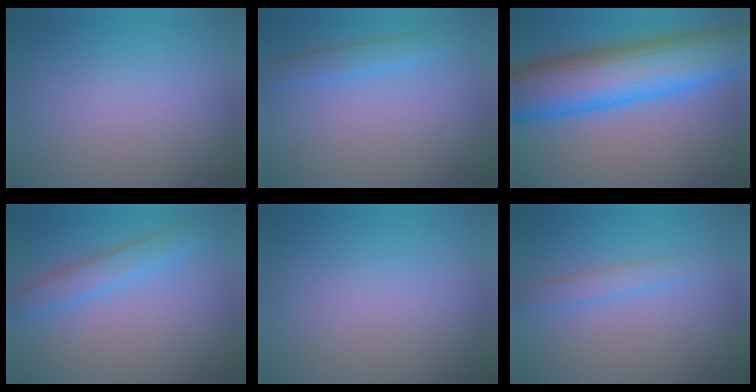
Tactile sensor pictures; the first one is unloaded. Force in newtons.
{"total": 1.7, "press": 1.7, "slide": 0.1}
{"total": 13.8, "press": 13.8, "slide": 0.1}
{"total": 2.8, "press": 2.8, "slide": 0.1}
{"total": 0.0}
{"total": 1.7, "press": 1.7, "slide": 0.0}